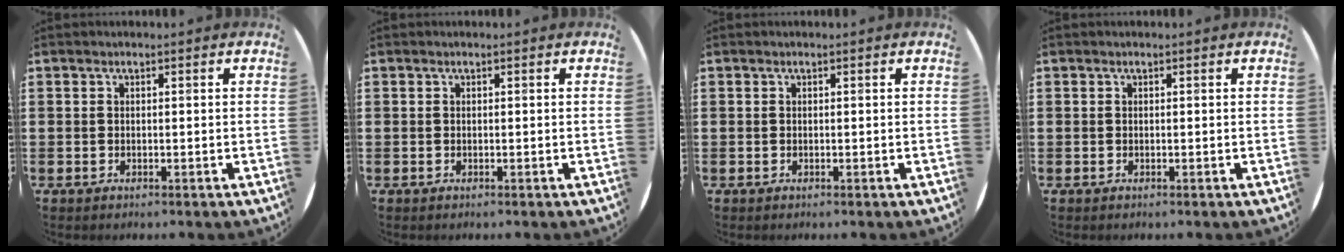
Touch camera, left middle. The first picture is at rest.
{"total": 0.0}
{"total": 0.0}
{"total": 0.0}